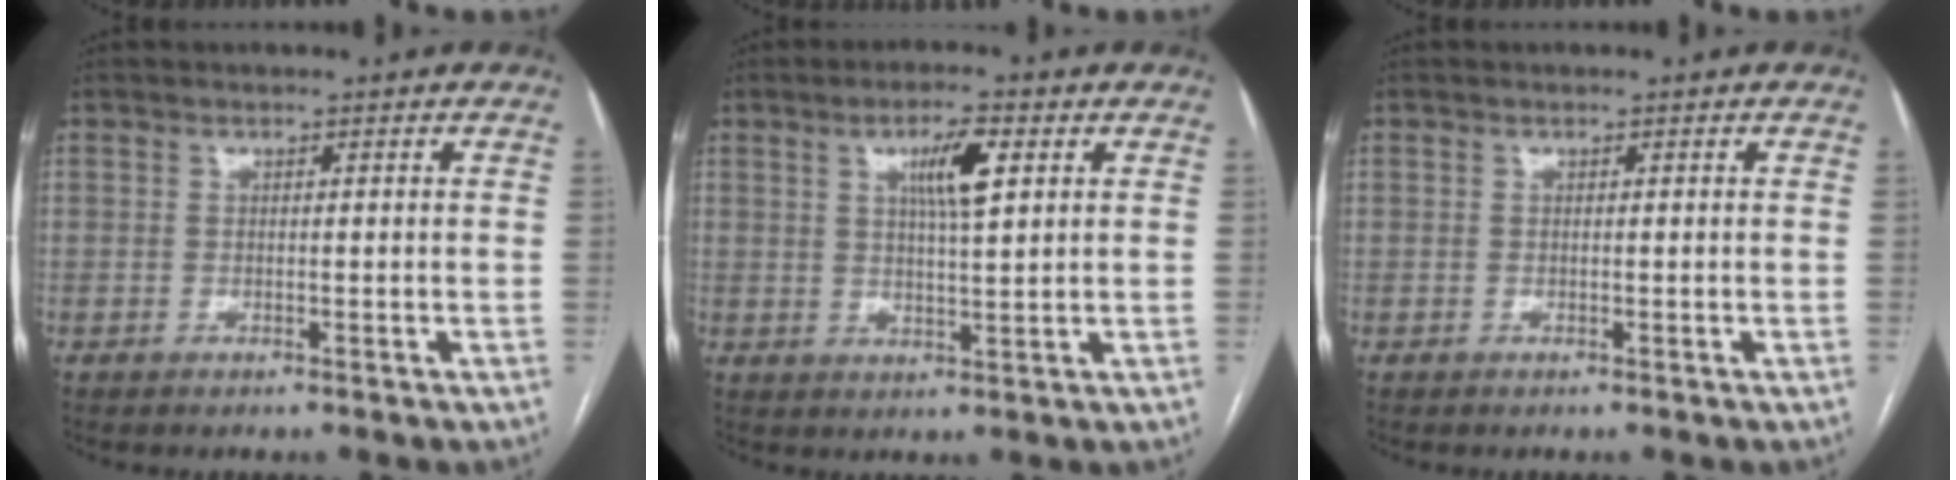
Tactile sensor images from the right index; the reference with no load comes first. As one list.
[{"total": 6.1, "force": [2.3, 0.8, 5.6], "torque": [-0.099, 0.003, 0.040]}, {"total": 0.0}]